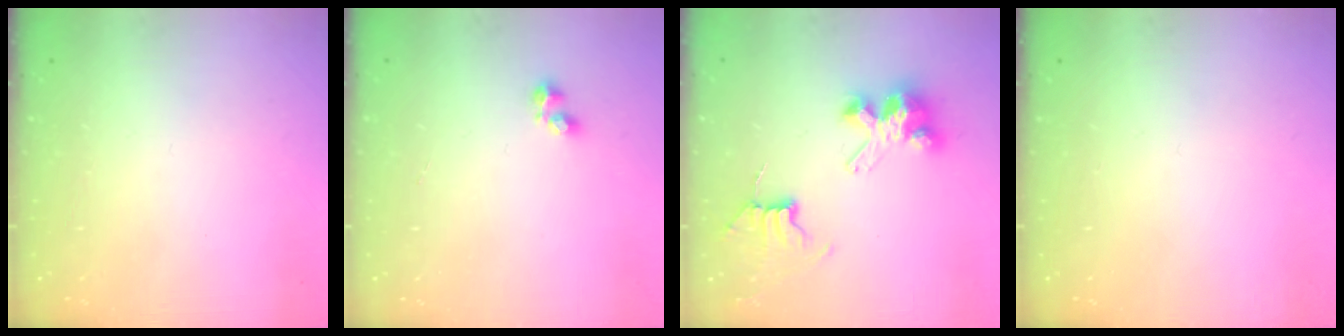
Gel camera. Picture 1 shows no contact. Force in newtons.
{"total": 2.4, "press": 2.3, "slide": 0.8}
{"total": 7.9, "press": 7.8, "slide": 0.6}
{"total": 0.0}